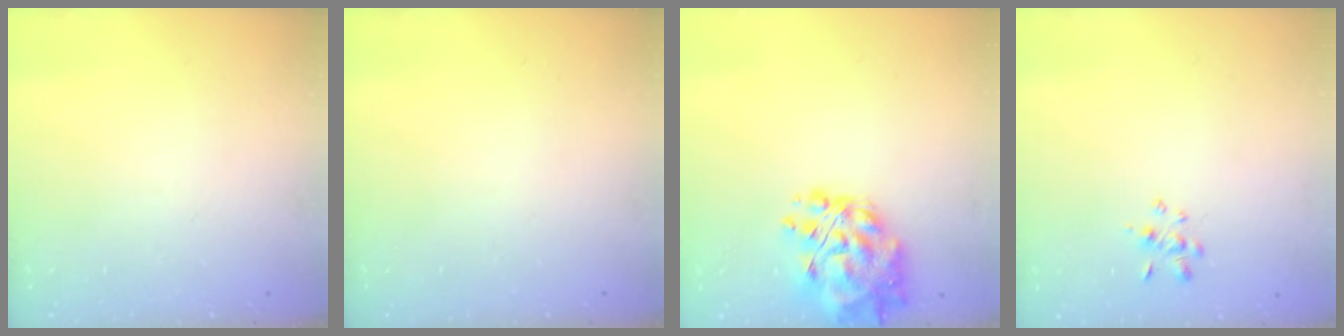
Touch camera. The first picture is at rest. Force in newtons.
{"total": 0.0}
{"total": 15.7, "press": 14.8, "slide": 5.0}
{"total": 2.3, "press": 2.2, "slide": 0.7}